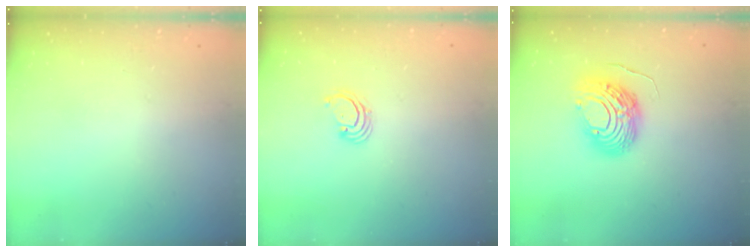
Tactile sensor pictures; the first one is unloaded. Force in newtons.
{"total": 2.6, "press": 2.6, "slide": 0.3}
{"total": 12.0, "press": 11.9, "slide": 1.3}